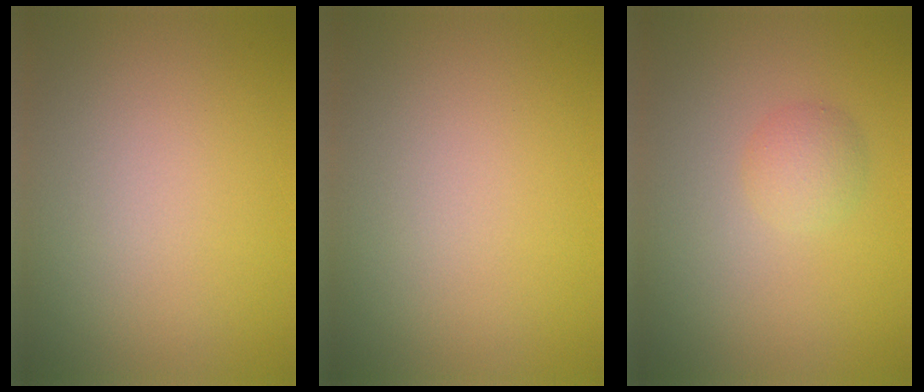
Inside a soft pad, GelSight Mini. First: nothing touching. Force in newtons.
{"total": 0.0}
{"total": 1.9, "press": 1.9, "slide": 0.1}